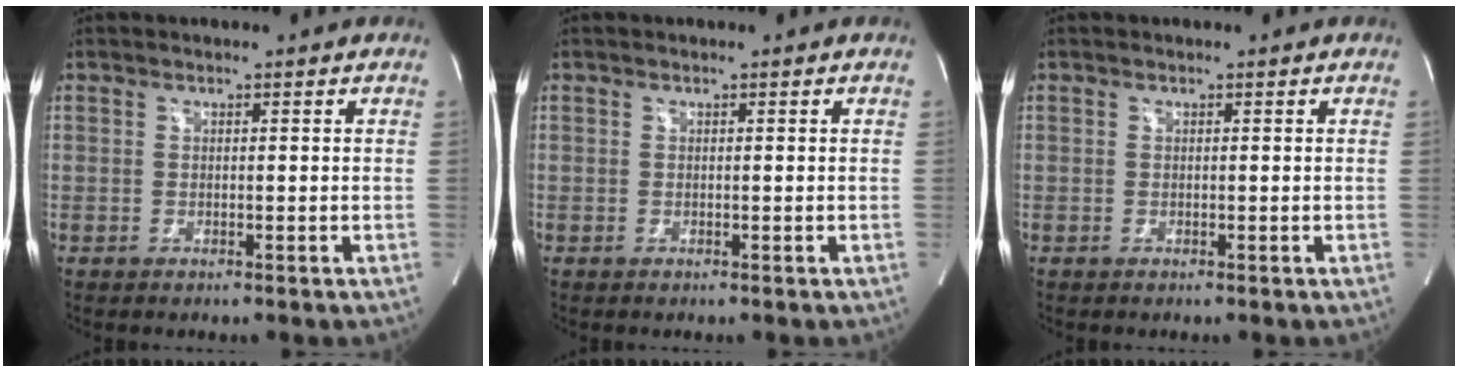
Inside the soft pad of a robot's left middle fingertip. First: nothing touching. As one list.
[{"total": 0.0}, {"total": 0.0}]